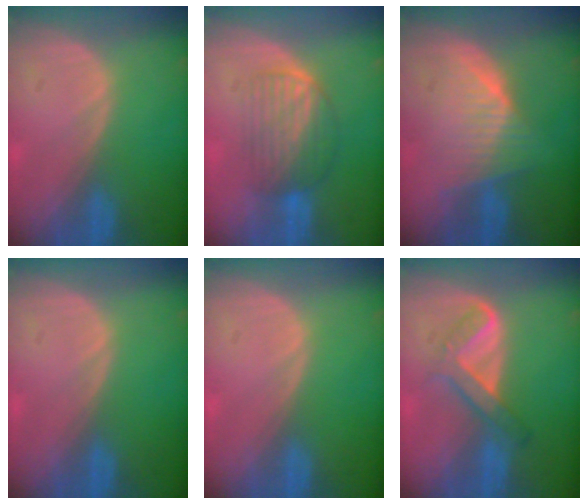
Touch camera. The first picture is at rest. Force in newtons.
{"total": 6.2, "press": 6.1, "slide": 1.4}
{"total": 6.7, "press": 6.3, "slide": 2.2}
{"total": 0.0}
{"total": 0.0}
{"total": 5.3, "press": 5.1, "slide": 1.4}